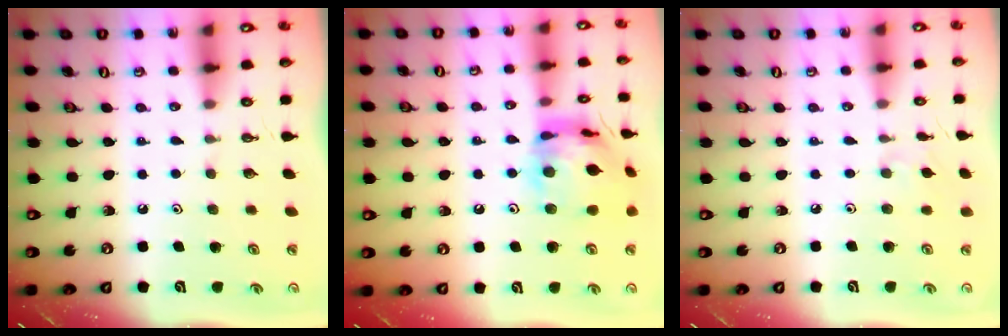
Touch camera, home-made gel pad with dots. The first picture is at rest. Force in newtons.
{"total": 16.4, "press": 16.3, "slide": 1.7}
{"total": 2.4, "press": 2.4, "slide": 0.6}